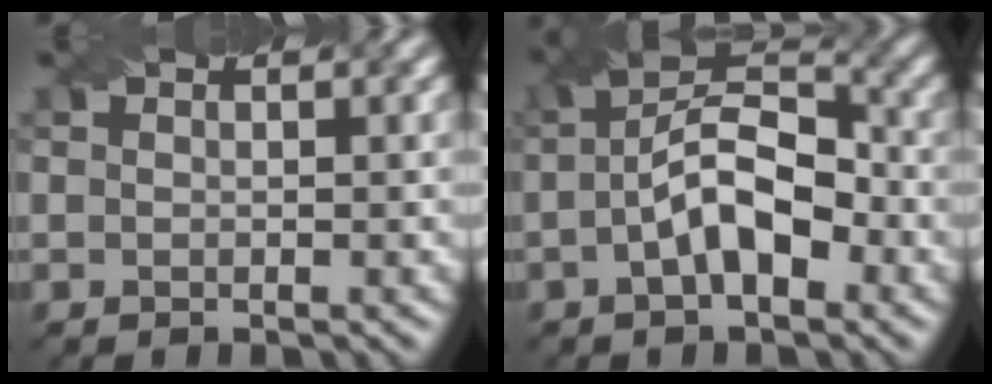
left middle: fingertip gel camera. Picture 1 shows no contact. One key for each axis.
{"total": 6.9, "fx": -1.4, "fy": 3.2, "fz": 5.9, "tx": -0.103, "ty": 0.014, "tz": -0.029}